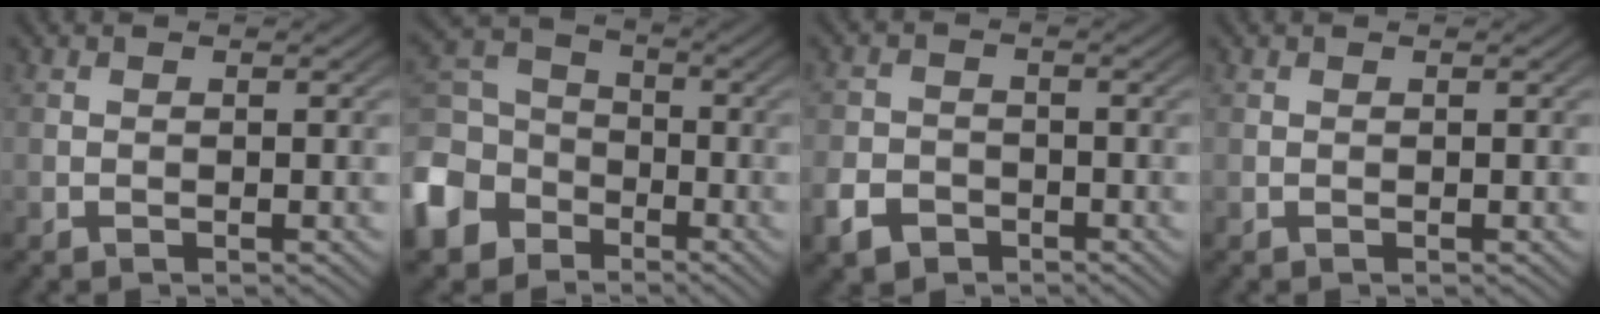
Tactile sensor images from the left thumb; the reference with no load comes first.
{"total": 11.3, "force": [-5.4, 8.5, 5.1], "torque": [-0.158, -0.019, -0.128]}
{"total": 3.8, "force": [-2.3, 2.6, 1.5], "torque": [-0.040, -0.006, -0.051]}
{"total": 0.0}